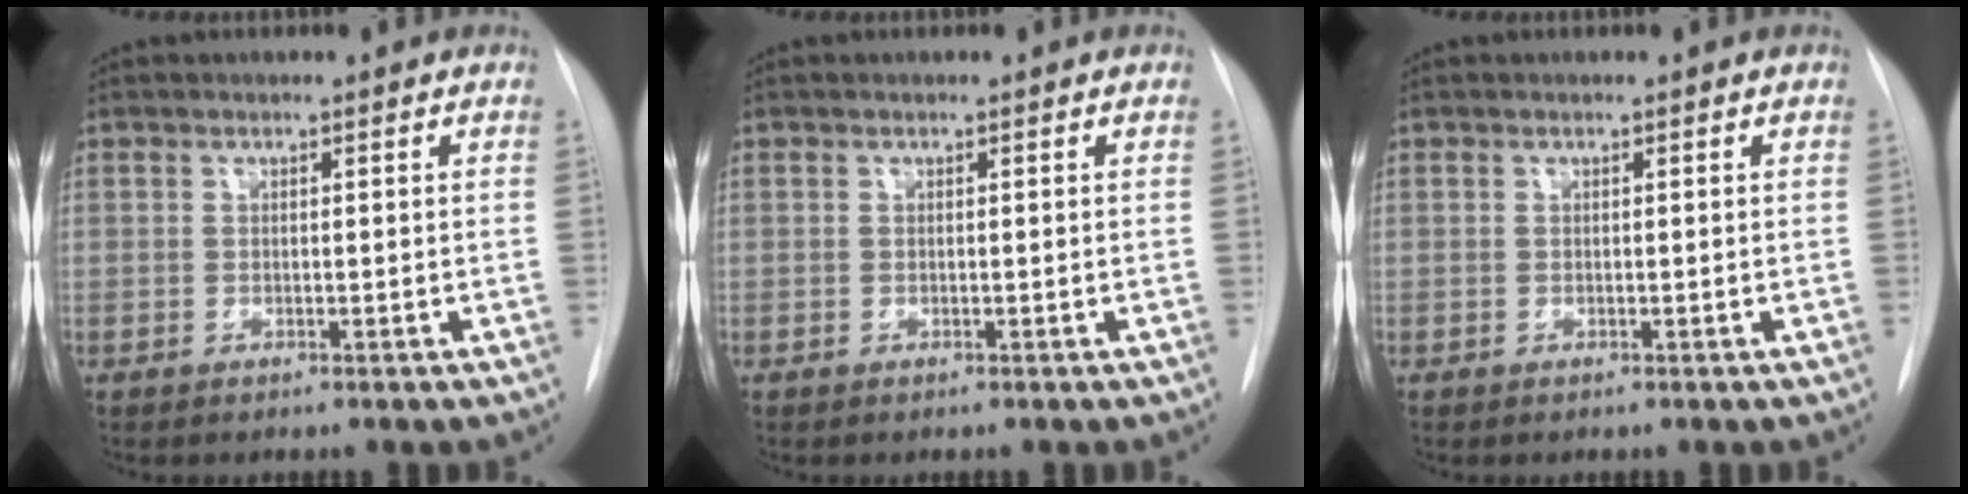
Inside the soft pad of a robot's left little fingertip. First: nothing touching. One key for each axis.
{"total": 0.0}
{"total": 0.0}